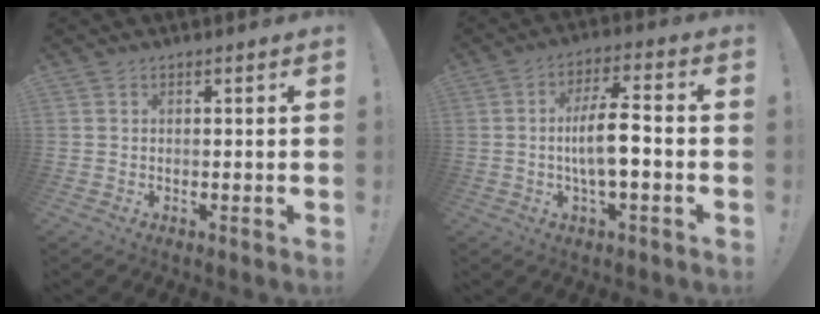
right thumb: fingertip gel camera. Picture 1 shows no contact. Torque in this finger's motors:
{"motor_torque": [0.10, 0.17, 0.31, -0.05, 0.09]}